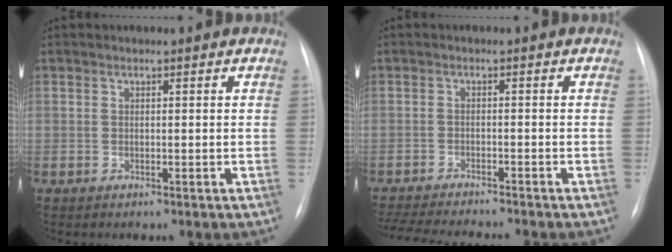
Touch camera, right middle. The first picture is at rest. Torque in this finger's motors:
{"motor_torque": [0.09, -0.09, 0.02, 0.03]}